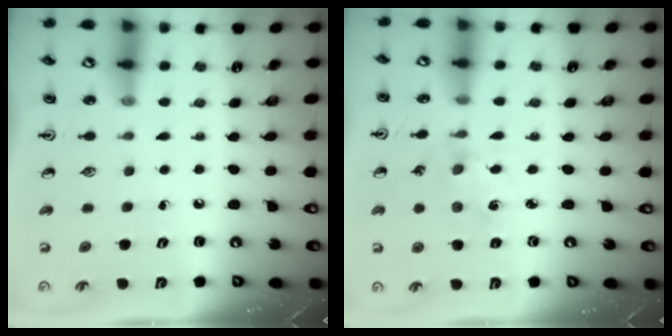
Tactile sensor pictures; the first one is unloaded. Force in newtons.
{"total": 0.9, "press": 0.9, "slide": 0.2}